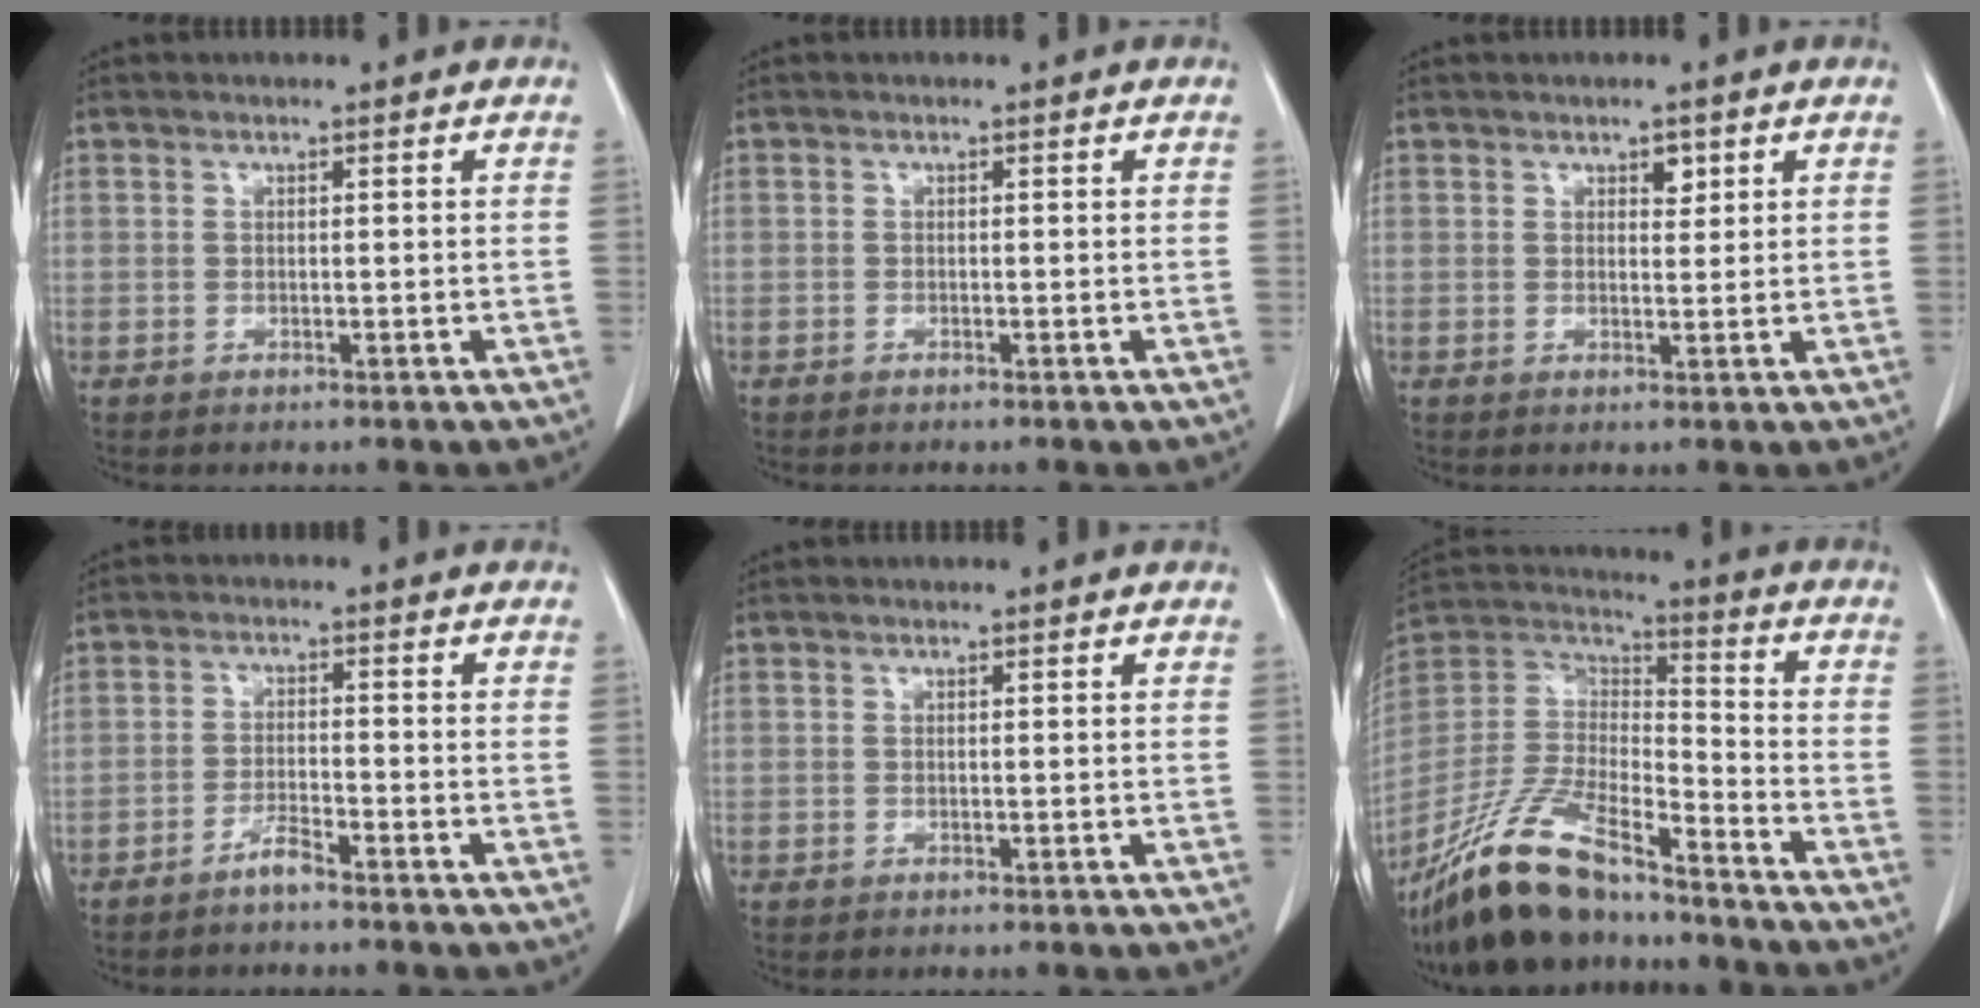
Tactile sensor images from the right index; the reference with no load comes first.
{"total": 0.0}
{"total": 1.8, "force": [1.0, 0.9, 1.1], "torque": [-0.014, -0.002, 0.015]}
{"total": 2.6, "force": [-2.2, 0.0, 1.4], "torque": [-0.030, -0.002, -0.043]}
{"total": 0.0}
{"total": 19.1, "force": [-15.2, 5.2, 10.3], "torque": [-0.227, -0.010, -0.284]}